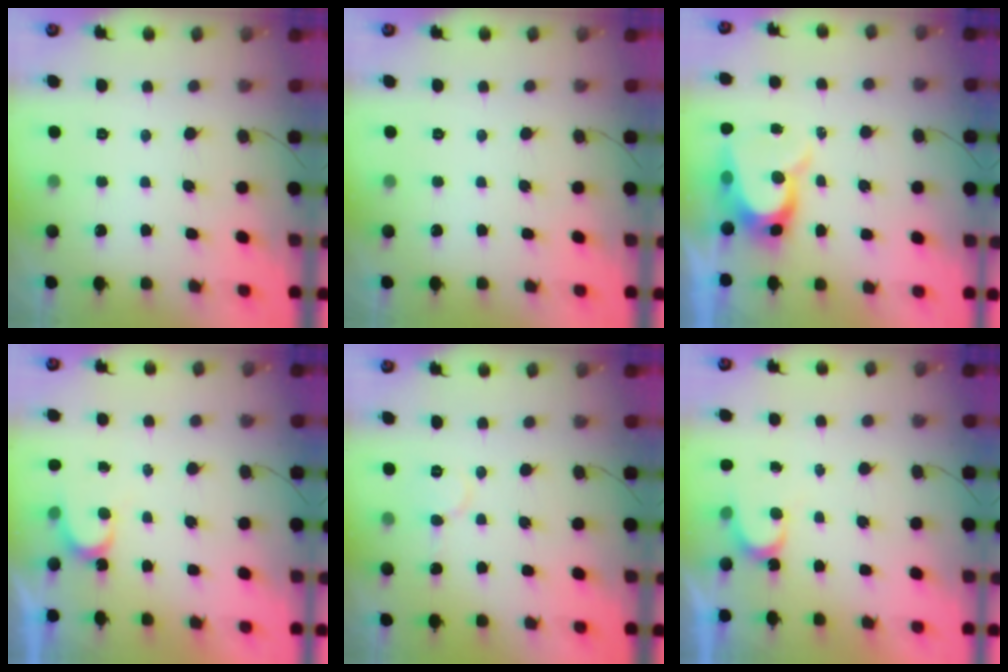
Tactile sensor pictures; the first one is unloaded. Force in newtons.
{"total": 0.0}
{"total": 8.7, "press": 8.7, "slide": 0.6}
{"total": 2.8, "press": 2.8, "slide": 0.2}
{"total": 4.9, "press": 4.9, "slide": 0.5}
{"total": 2.8, "press": 2.8, "slide": 0.2}